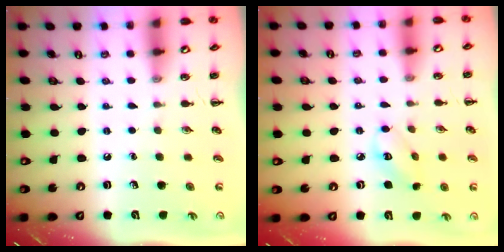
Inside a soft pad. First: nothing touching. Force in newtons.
{"total": 3.8, "press": 3.8, "slide": 0.4}